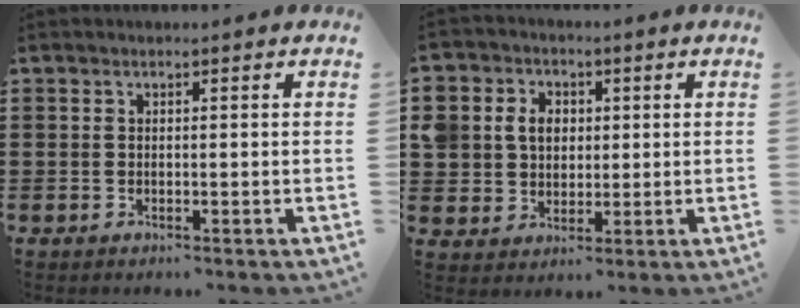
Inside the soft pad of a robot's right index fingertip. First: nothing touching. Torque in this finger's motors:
{"motor_torque": [0.55, -0.32, 0.20, 0.10]}